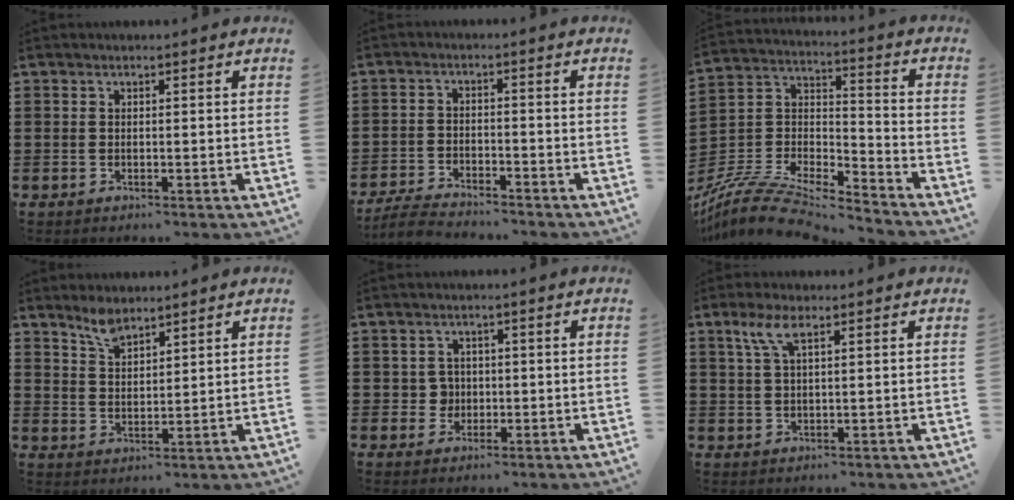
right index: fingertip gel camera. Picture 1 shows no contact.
{"total": 4.1, "force": [-4.0, 0.4, 0.6], "torque": [-0.027, -0.001, -0.087]}
{"total": 10.0, "force": [-9.0, 2.2, 3.7], "torque": [-0.083, 0.012, -0.183]}
{"total": 4.2, "force": [3.6, 1.3, 1.8], "torque": [-0.046, -0.004, 0.067]}
{"total": 2.7, "force": [-0.2, 2.6, 1.0], "torque": [-0.028, 0.007, -0.007]}
{"total": 4.2, "force": [2.2, 1.1, 3.4], "torque": [-0.074, 0.007, 0.038]}